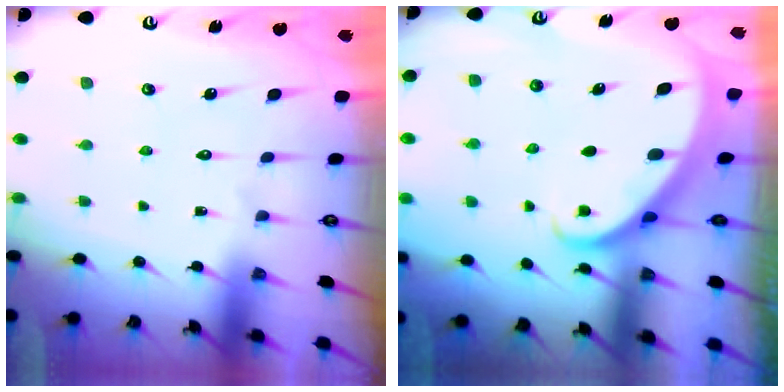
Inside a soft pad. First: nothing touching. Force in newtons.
{"total": 2.3, "press": 2.3, "slide": 0.3}